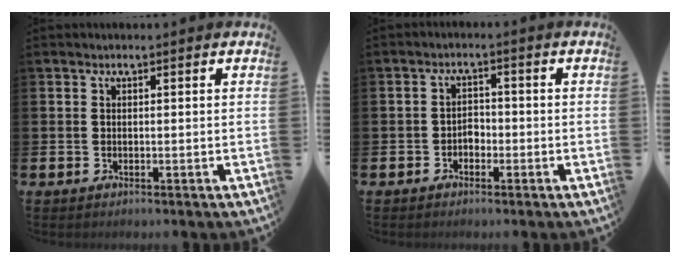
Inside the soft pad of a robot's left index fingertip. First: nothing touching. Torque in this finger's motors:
{"motor_torque": [0.27, 0.26, 0.03, 0.00]}